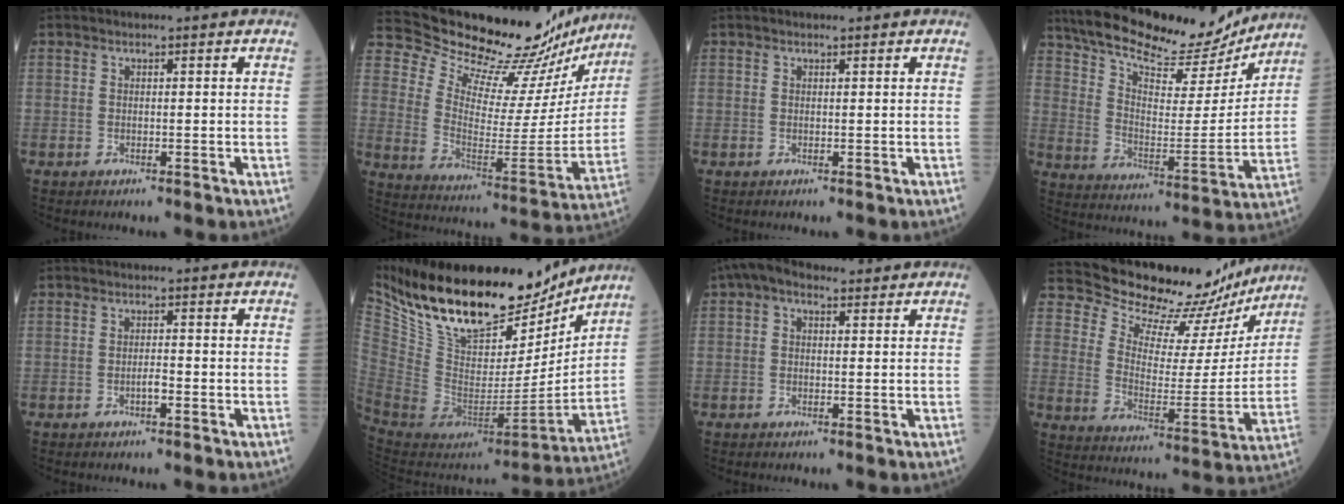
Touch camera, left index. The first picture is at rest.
{"total": 25.6, "force": [24.0, 5.8, 6.6], "torque": [-0.109, -0.082, 0.322]}
{"total": 0.0}
{"total": 21.7, "force": [19.1, 5.4, 8.7], "torque": [-0.150, -0.003, 0.287]}
{"total": 1.3, "force": [-0.8, 0.3, 1.0], "torque": [-0.018, 0.000, -0.016]}
{"total": 26.7, "force": [21.1, 10.1, 13.0], "torque": [-0.245, -0.011, 0.349]}
{"total": 4.2, "force": [2.3, 2.4, 2.6], "torque": [-0.054, 0.034, 0.037]}
{"total": 19.3, "force": [18.0, 5.6, 4.2], "torque": [-0.058, -0.038, 0.236]}